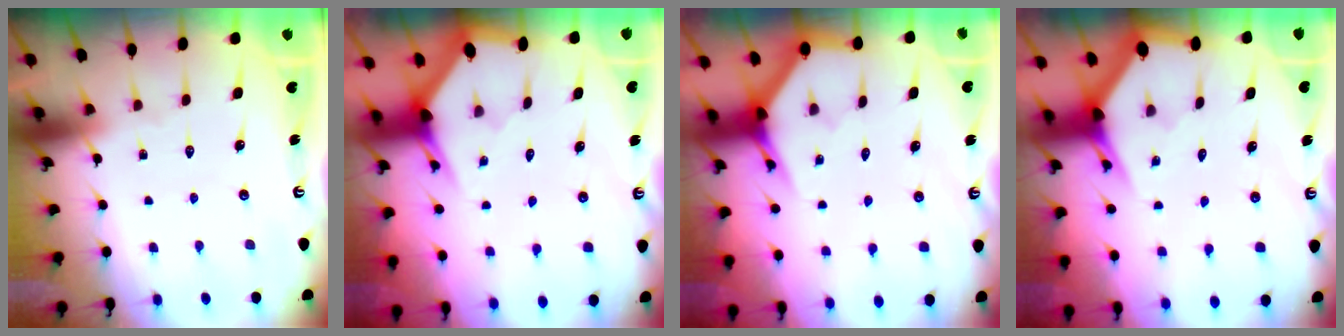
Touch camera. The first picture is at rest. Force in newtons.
{"total": 3.0, "press": 3.0, "slide": 0.1}
{"total": 3.8, "press": 3.8, "slide": 0.2}
{"total": 2.9, "press": 2.9, "slide": 0.2}